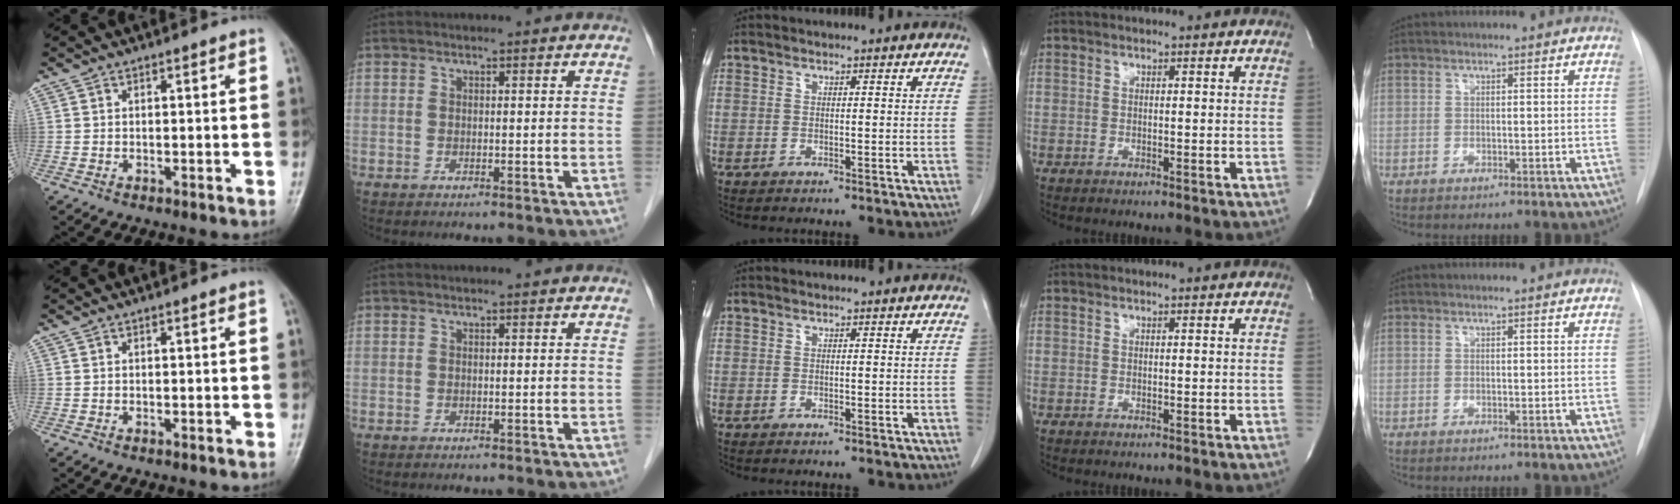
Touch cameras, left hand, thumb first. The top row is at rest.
{}